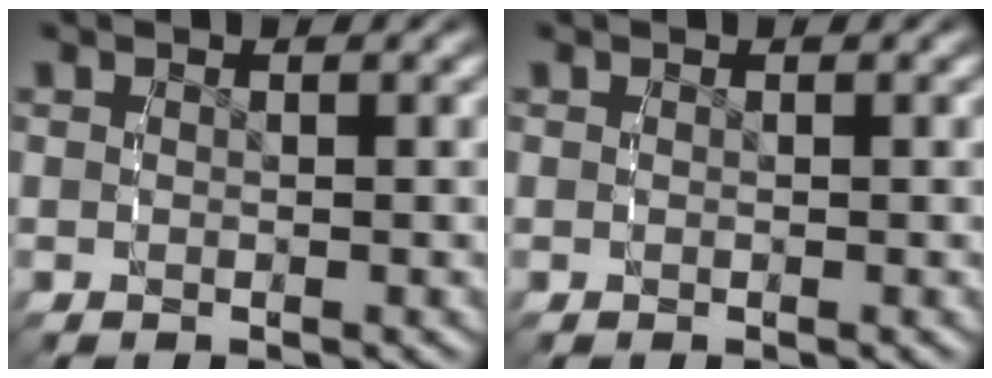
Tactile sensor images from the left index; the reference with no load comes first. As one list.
[{"total": 0.0}]